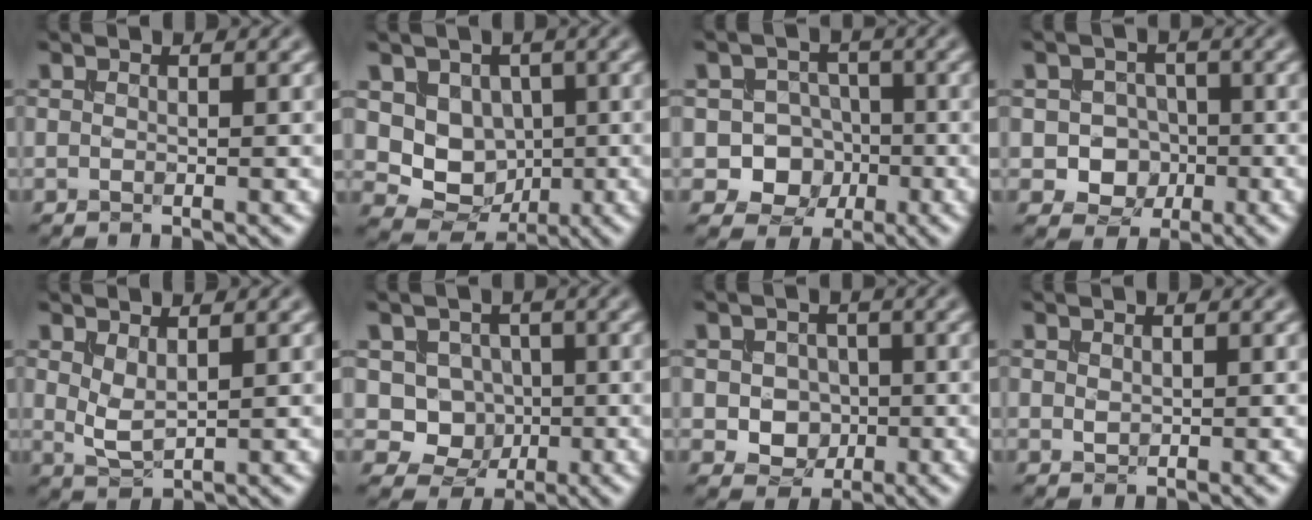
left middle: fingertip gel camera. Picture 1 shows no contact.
{"total": 6.1, "force": [0.7, 5.3, 3.0], "torque": [-0.039, -0.007, 0.000]}
{"total": 6.1, "force": [-1.8, 5.5, 1.9], "torque": [-0.011, 0.008, -0.051]}
{"total": 4.0, "force": [-1.0, 3.4, 1.7], "torque": [-0.008, 0.000, -0.028]}
{"total": 1.9, "force": [0.9, 0.7, 1.6], "torque": [-0.041, -0.005, 0.024]}
{"total": 4.7, "force": [0.4, 4.4, 1.8], "torque": [-0.013, 0.003, -0.011]}
{"total": 3.2, "force": [-0.5, 2.7, 1.6], "torque": [-0.021, -0.003, -0.012]}
{"total": 0.5, "force": [0.3, 0.4, 0.2], "torque": [-0.009, -0.002, 0.009]}